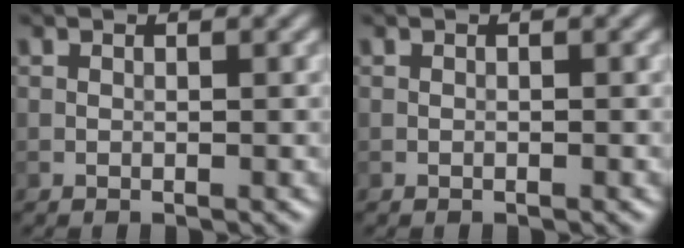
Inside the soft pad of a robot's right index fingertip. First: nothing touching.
{"total": 0.0}